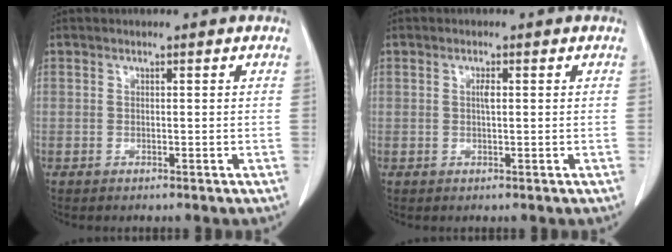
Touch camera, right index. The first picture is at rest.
{"total": 1.2, "force": [0.2, 0.2, 1.1], "torque": [-0.021, 0.002, 0.003]}